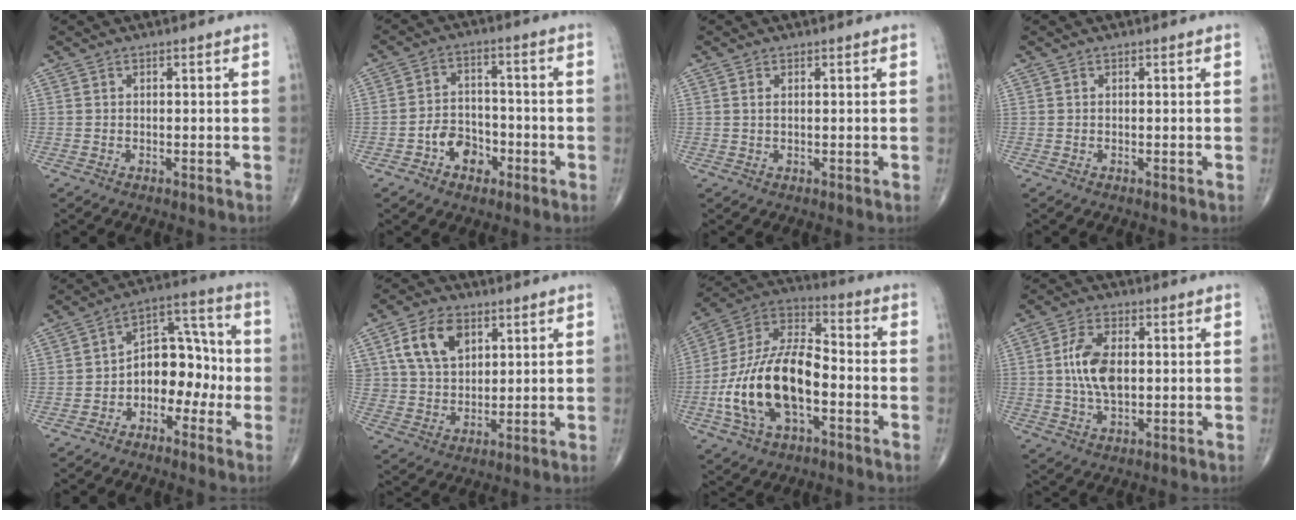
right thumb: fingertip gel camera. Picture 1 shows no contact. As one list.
[{"total": 7.1, "force": [-3.0, 5.2, 3.7], "torque": [-0.034, 0.033, -0.053]}, {"total": 0.7, "force": [0.2, 0.3, 0.6], "torque": [-0.016, 0.004, 0.007]}, {"total": 0.0}, {"total": 11.0, "force": [-2.9, 7.5, 7.4], "torque": [-0.073, 0.051, -0.059]}, {"total": 10.6, "force": [4.4, 7.2, 6.4], "torque": [-0.096, -0.011, 0.083]}, {"total": 20.7, "force": [-5.1, 10.7, 17.0], "torque": [-0.325, 0.037, -0.094]}, {"total": 8.8, "force": [0.7, 4.7, 7.4], "torque": [-0.143, 0.001, 0.013]}]